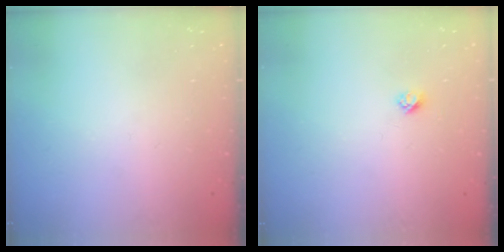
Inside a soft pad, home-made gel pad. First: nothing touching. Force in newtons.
{"total": 2.7, "press": 2.6, "slide": 0.3}